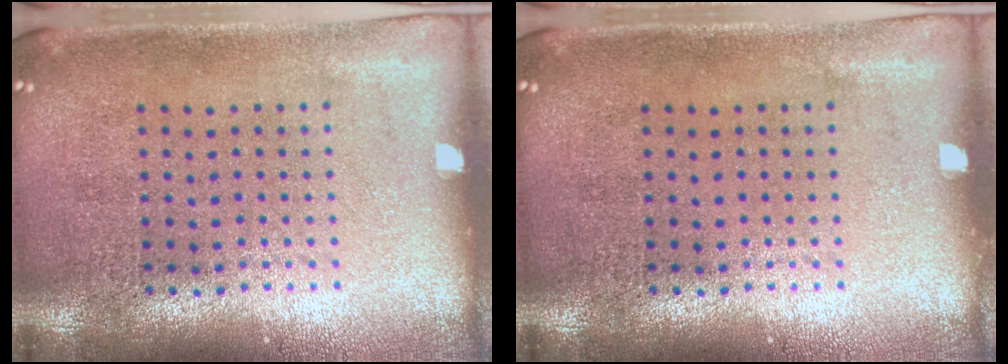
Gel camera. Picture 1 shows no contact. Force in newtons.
{"total": 0.0}